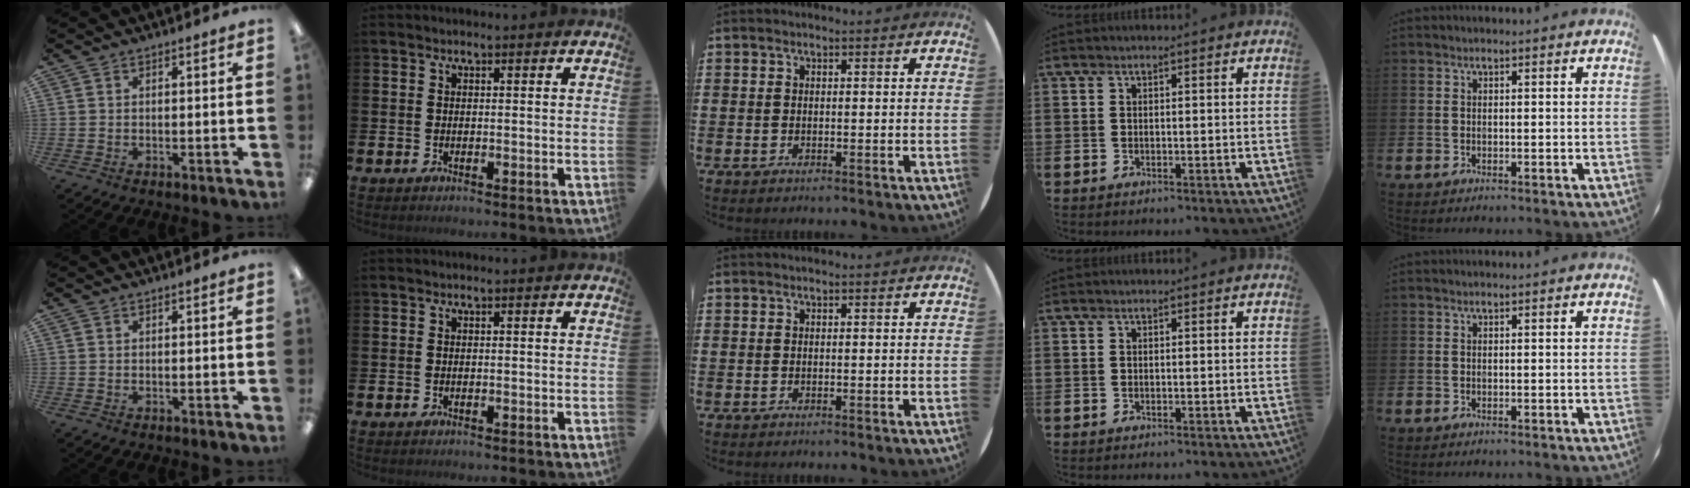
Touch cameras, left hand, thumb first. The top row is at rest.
{}